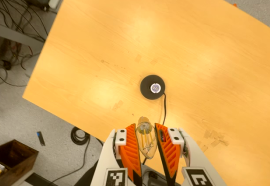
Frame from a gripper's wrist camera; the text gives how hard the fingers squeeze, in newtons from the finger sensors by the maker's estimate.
{"total": 12.4, "left": 12.9, "right": 11.9}